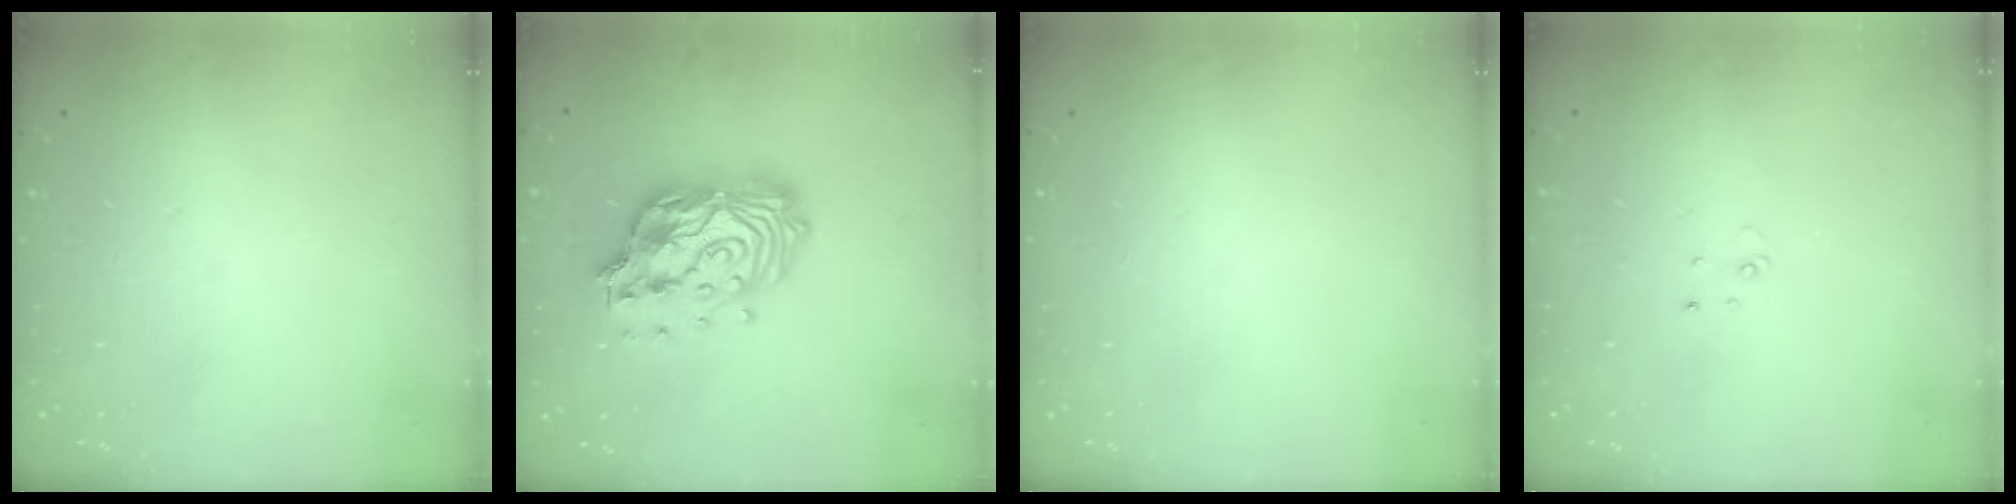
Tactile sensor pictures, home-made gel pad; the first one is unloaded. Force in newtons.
{"total": 18.7, "press": 18.6, "slide": 1.5}
{"total": 0.0}
{"total": 2.0, "press": 2.0, "slide": 0.2}